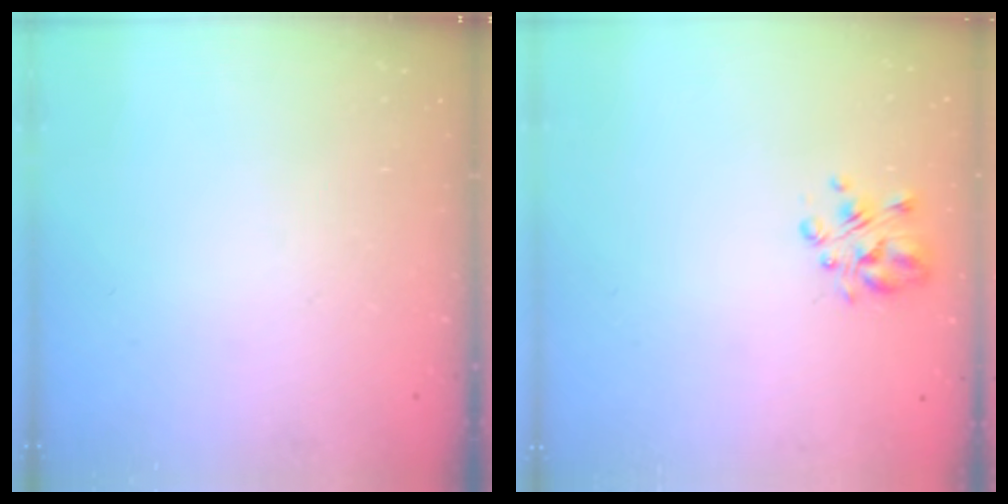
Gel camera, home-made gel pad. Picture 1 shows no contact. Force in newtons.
{"total": 3.8, "press": 3.7, "slide": 0.9}